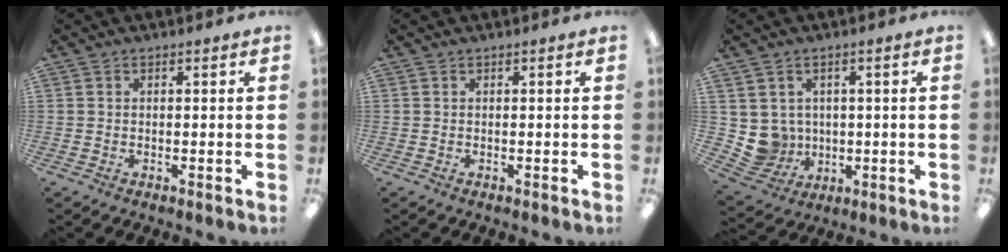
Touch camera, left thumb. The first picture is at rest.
{"total": 0.0}
{"total": 6.3, "force": [1.3, 6.1, 0.7], "torque": [-0.043, -0.008, 0.034]}